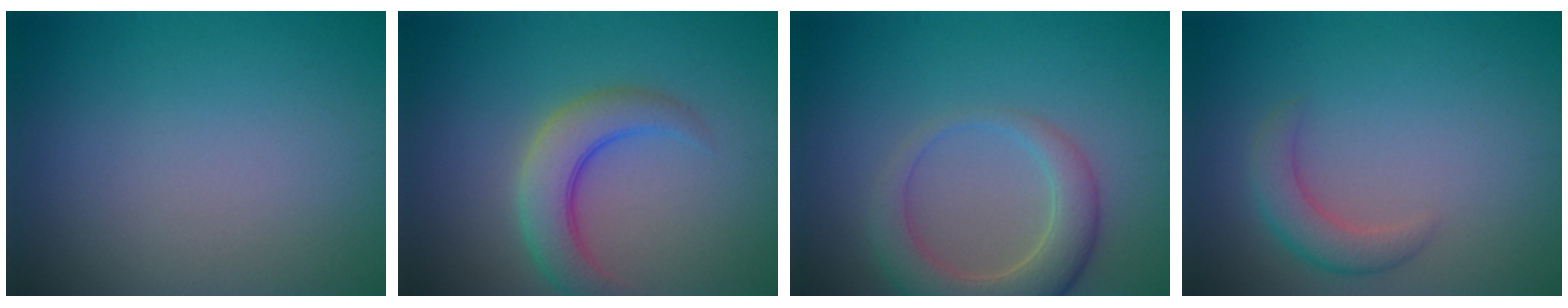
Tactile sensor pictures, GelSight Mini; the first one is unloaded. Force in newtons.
{"total": 4.5, "press": 4.5, "slide": 0.3}
{"total": 4.9, "press": 4.9, "slide": 0.6}
{"total": 2.7, "press": 2.6, "slide": 0.2}